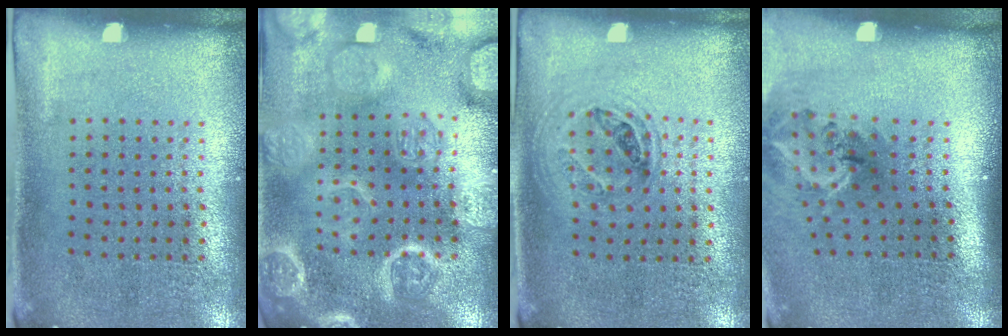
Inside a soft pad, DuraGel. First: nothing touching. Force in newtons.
{"total": 6.2, "press": 6.1, "slide": 0.9}
{"total": 1.0, "press": 0.9, "slide": 0.3}
{"total": 1.9, "press": 1.3, "slide": 1.4}